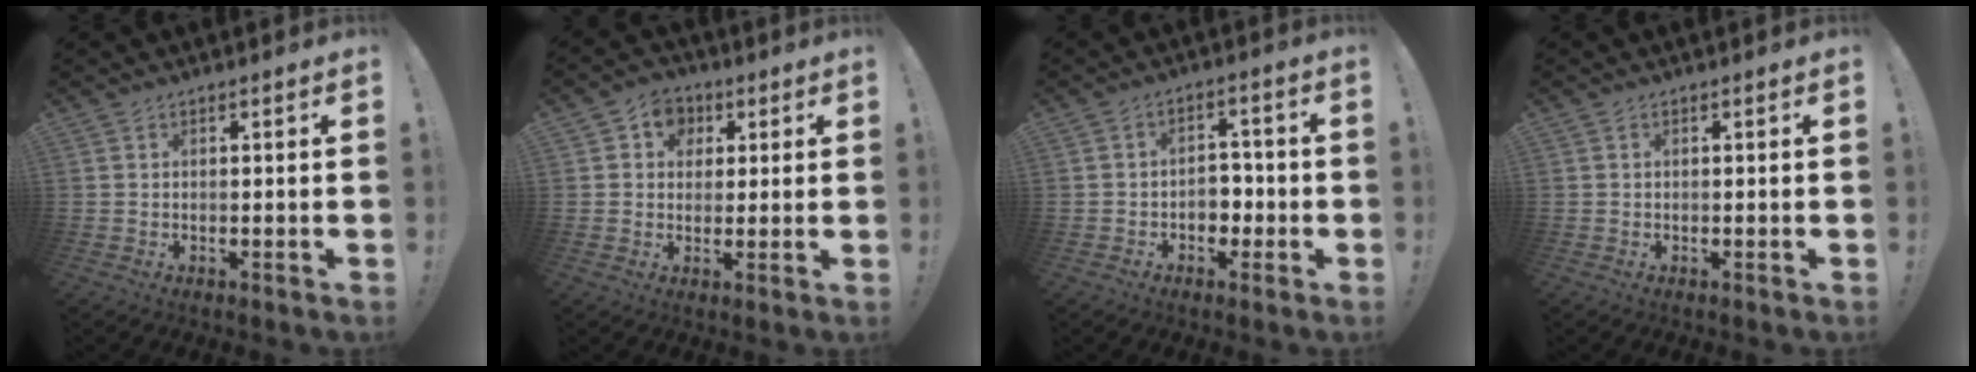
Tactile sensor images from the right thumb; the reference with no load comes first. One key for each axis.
{"total": 7.2, "fx": 1.8, "fy": 6.6, "fz": 2.1, "tx": -0.020, "ty": -0.006, "tz": 0.036}
{"total": 6.1, "fx": -1.6, "fy": 5.0, "fz": 3.0, "tx": -0.049, "ty": 0.012, "tz": -0.024}
{"total": 0.0}